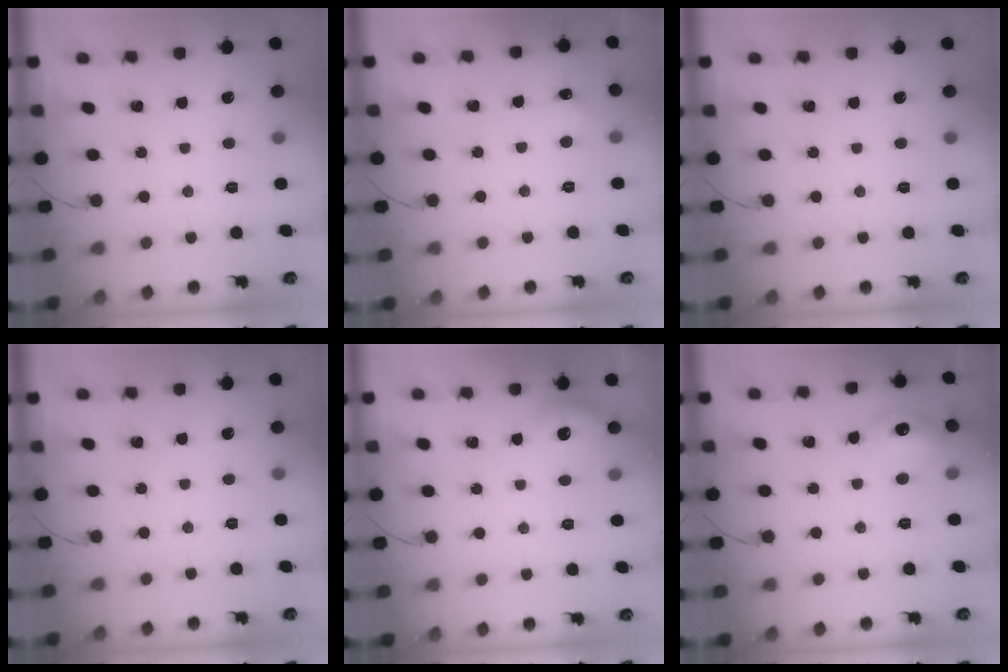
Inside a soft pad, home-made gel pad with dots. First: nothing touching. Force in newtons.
{"total": 4.7, "press": 4.5, "slide": 1.3}
{"total": 0.0}
{"total": 0.0}
{"total": 6.2, "press": 6.0, "slide": 1.4}
{"total": 10.6, "press": 10.6, "slide": 0.8}